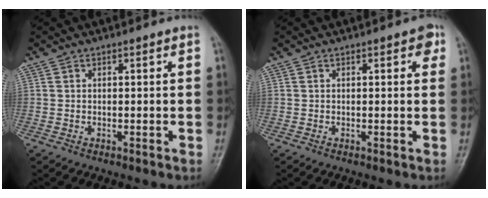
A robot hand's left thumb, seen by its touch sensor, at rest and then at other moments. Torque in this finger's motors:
{"motor_torque": [0.44, 0.39, 0.17, -0.30, 0.00]}